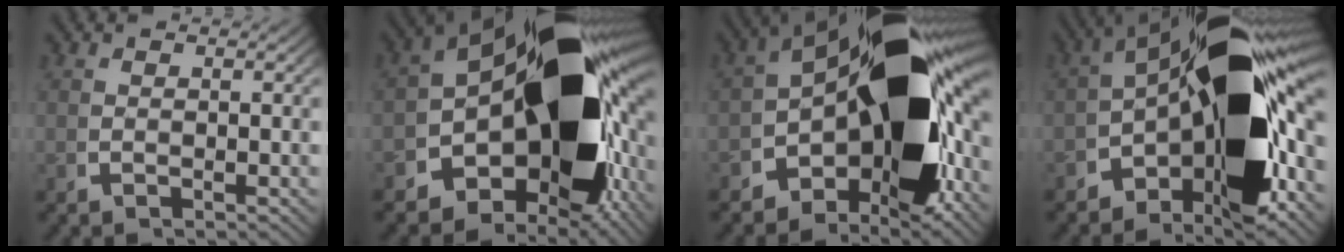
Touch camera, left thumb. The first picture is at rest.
{"total": 28.0, "force": [-0.6, 16.4, 22.7], "torque": [-0.321, -0.039, 0.002]}
{"total": 23.6, "force": [-0.9, 13.0, 19.7], "torque": [-0.264, -0.022, -0.014]}
{"total": 20.7, "force": [-1.6, 10.8, 17.6], "torque": [-0.236, -0.014, -0.026]}